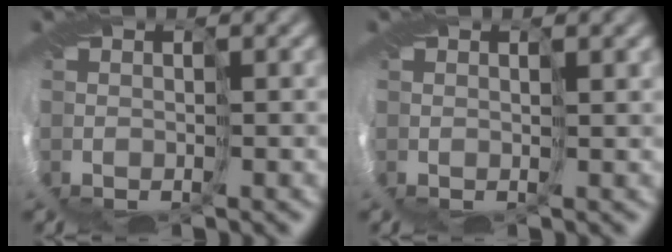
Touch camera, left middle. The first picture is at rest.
{"total": 0.9, "force": [0.9, -0.4, 0.1], "torque": [-0.001, 0.005, 0.013]}